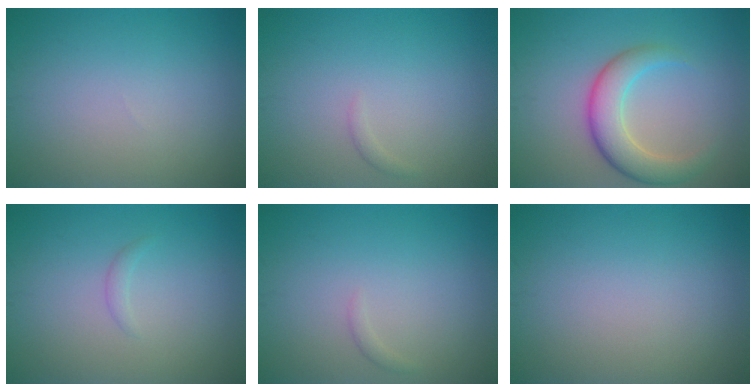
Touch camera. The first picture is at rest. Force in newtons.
{"total": 0.6, "press": 0.6, "slide": 0.1}
{"total": 4.8, "press": 4.8, "slide": 0.1}
{"total": 0.7, "press": 0.7, "slide": 0.1}
{"total": 0.6, "press": 0.6, "slide": 0.1}
{"total": 0.0}